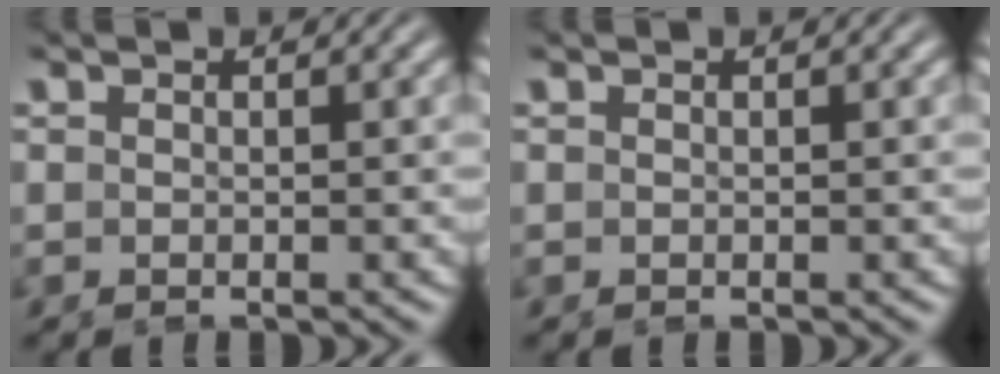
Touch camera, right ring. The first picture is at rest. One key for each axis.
{"total": 0.0}